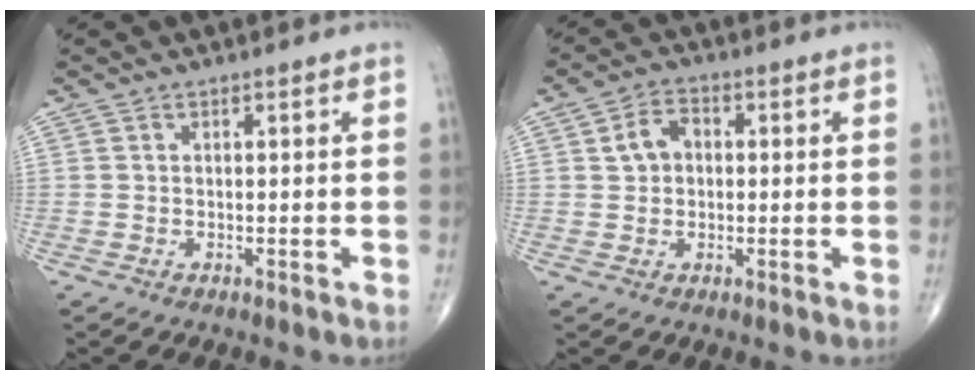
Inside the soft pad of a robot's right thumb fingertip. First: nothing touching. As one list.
[{"total": 4.7, "force": [0.7, 3.5, 3.0], "torque": [-0.048, 0.015, 0.006]}]